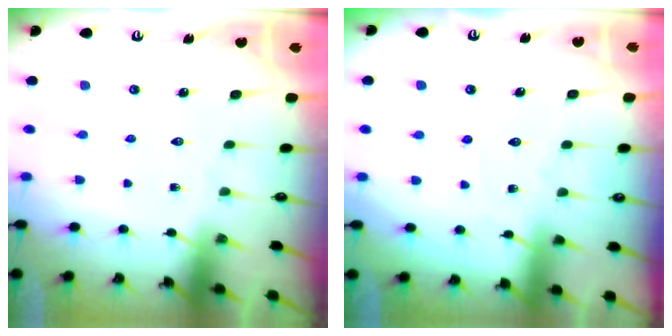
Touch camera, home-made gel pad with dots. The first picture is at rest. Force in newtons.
{"total": 3.5, "press": 3.5, "slide": 0.3}